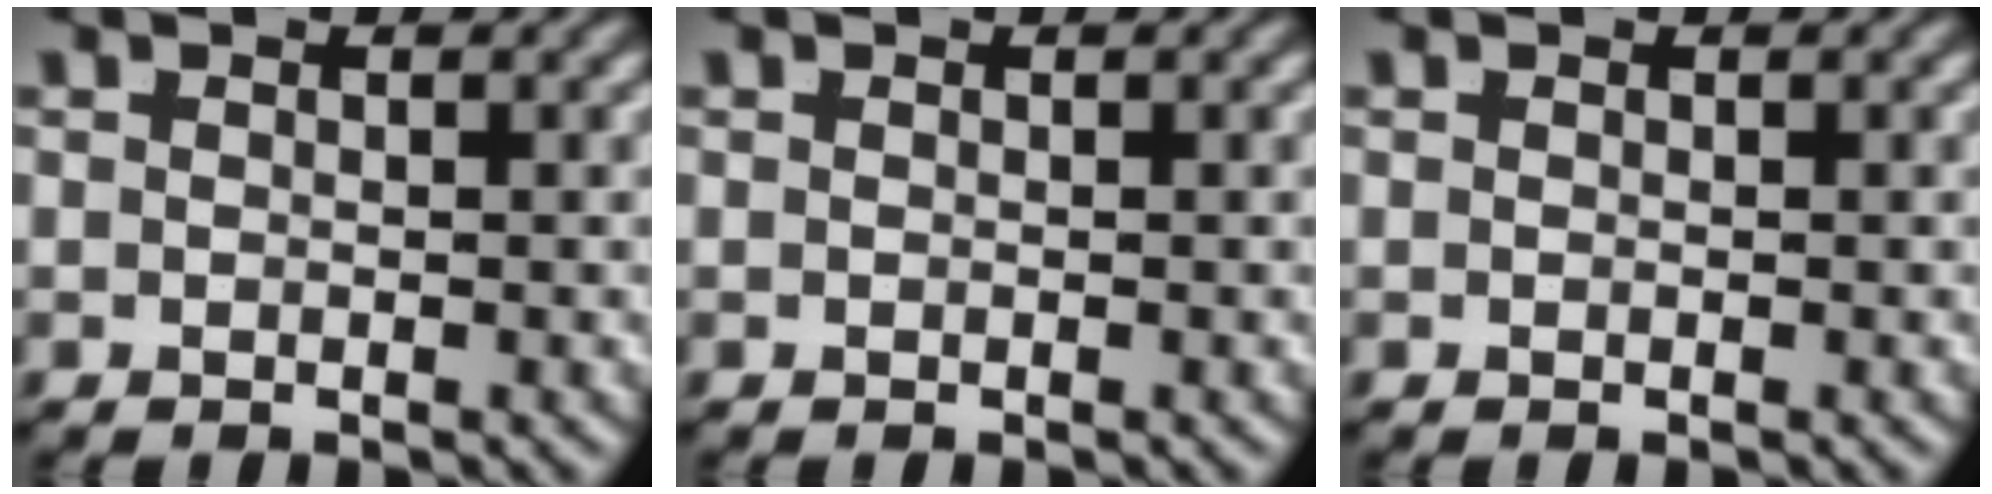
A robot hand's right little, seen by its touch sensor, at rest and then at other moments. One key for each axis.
{"total": 0.0}
{"total": 0.0}